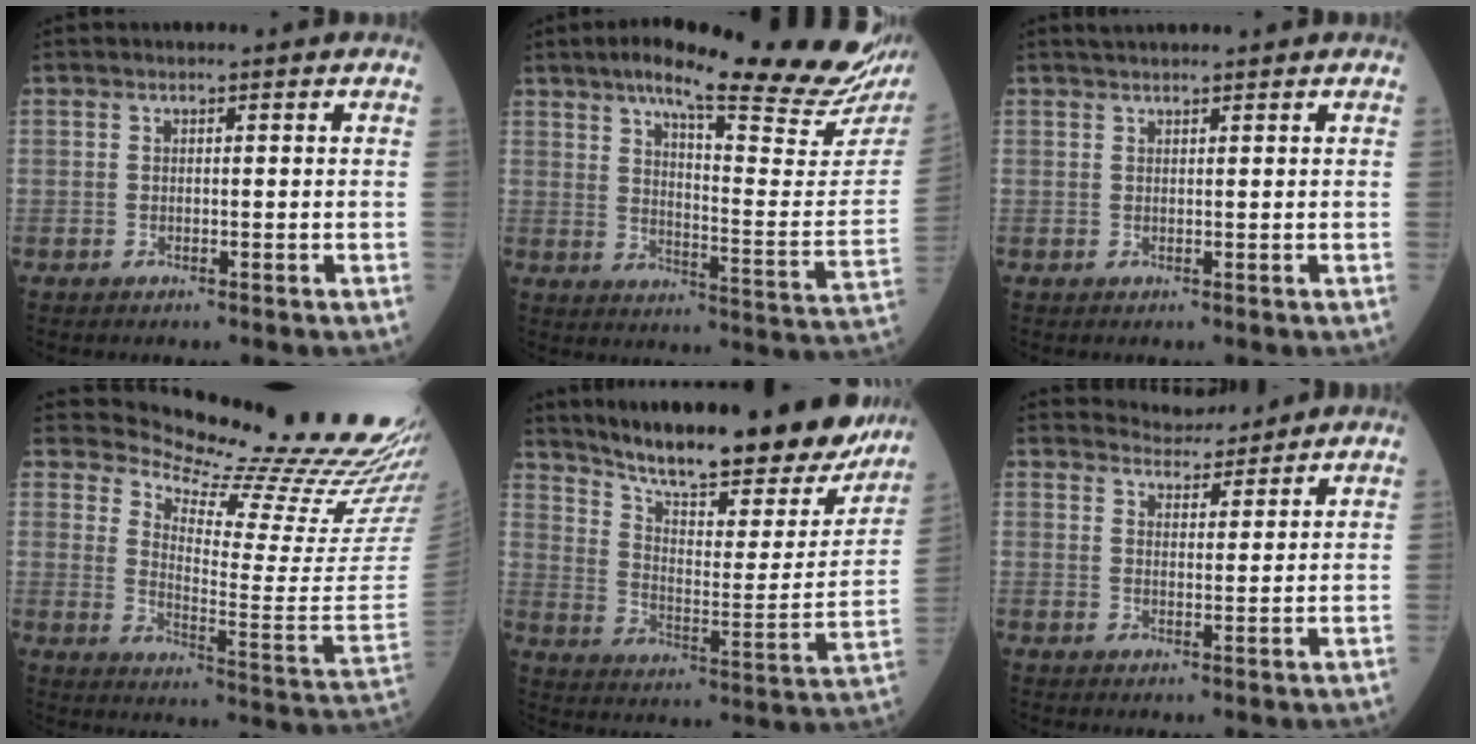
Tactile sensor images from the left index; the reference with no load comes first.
{"total": 24.7, "force": [19.1, 2.1, 15.6], "torque": [-0.224, -0.050, 0.241]}
{"total": 2.7, "force": [2.5, -0.1, 1.0], "torque": [-0.011, 0.026, 0.040]}
{"total": 23.8, "force": [22.5, 1.7, 7.4], "torque": [-0.117, -0.151, 0.268]}
{"total": 27.1, "force": [22.9, 5.1, 13.6], "torque": [-0.212, -0.058, 0.303]}
{"total": 4.1, "force": [4.1, 0.6, -0.3], "torque": [-0.003, 0.004, 0.063]}